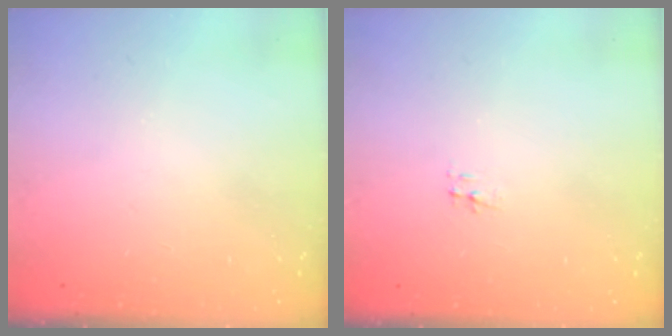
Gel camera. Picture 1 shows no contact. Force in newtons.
{"total": 2.3, "press": 2.3, "slide": 0.3}